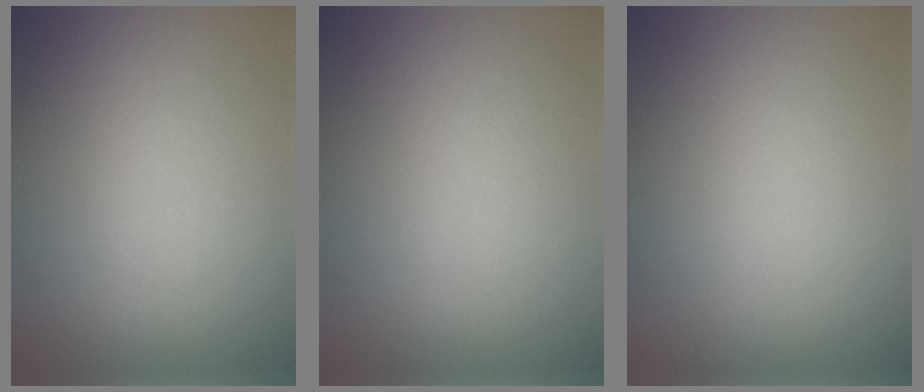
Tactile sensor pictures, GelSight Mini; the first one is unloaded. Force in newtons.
{"total": 0.0}
{"total": 0.0}